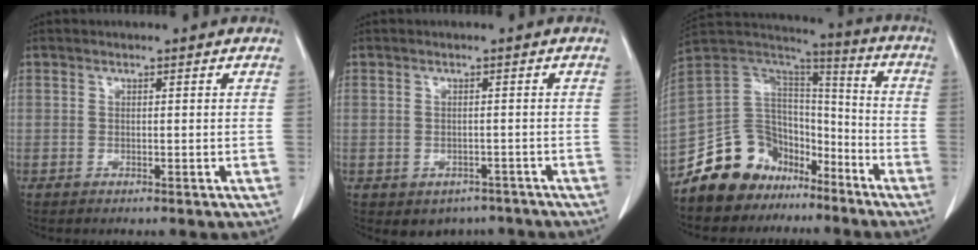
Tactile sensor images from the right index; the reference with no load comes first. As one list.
[{"total": 4.2, "force": [-2.8, 3.0, 0.7], "torque": [0.003, 0.008, -0.034]}, {"total": 14.7, "force": [-10.3, 9.9, 3.1], "torque": [-0.052, 0.100, -0.178]}]